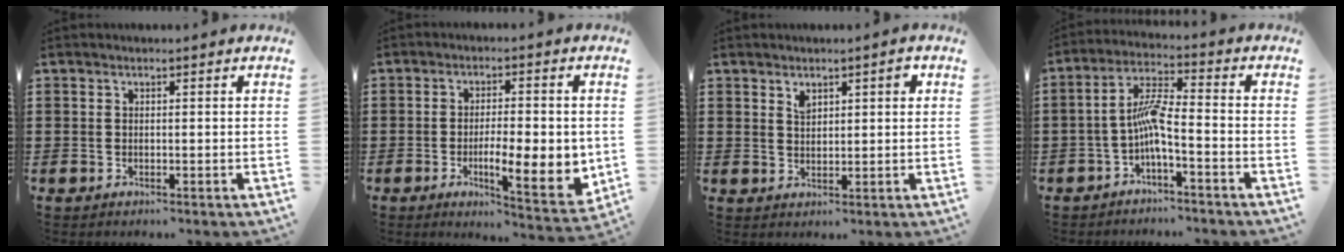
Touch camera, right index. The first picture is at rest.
{"total": 9.7, "force": [-1.6, 2.8, 9.1], "torque": [-0.143, -0.008, -0.022]}
{"total": 2.4, "force": [1.4, 1.1, 1.7], "torque": [-0.027, 0.001, 0.023]}
{"total": 6.0, "force": [-2.1, 0.9, 5.6], "torque": [-0.116, 0.001, -0.044]}